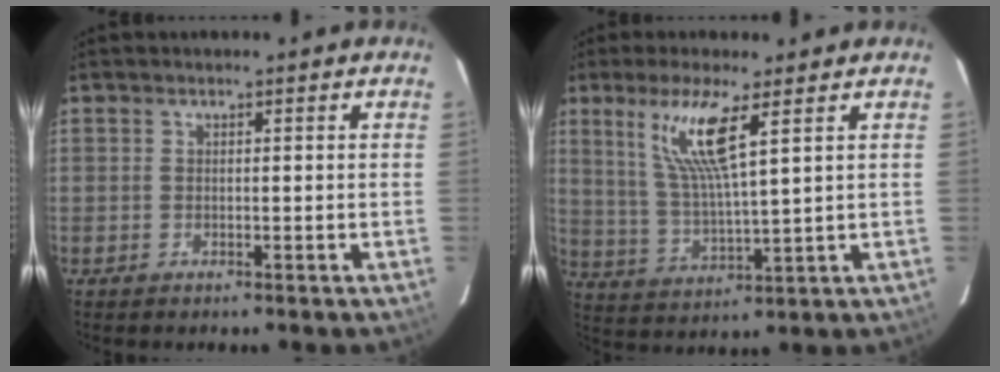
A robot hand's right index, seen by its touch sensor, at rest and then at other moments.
{"total": 10.3, "force": [5.2, 0.7, 8.9], "torque": [-0.177, -0.008, 0.108]}